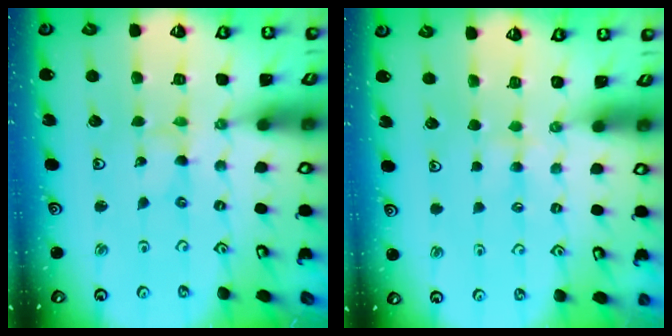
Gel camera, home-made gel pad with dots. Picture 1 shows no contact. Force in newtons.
{"total": 3.0, "press": 3.0, "slide": 0.5}